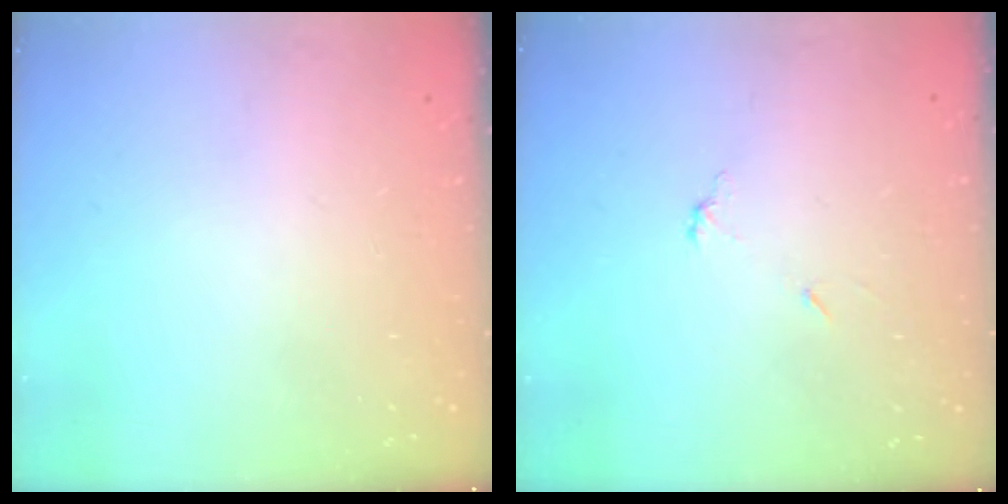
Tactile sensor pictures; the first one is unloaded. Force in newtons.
{"total": 4.7, "press": 4.6, "slide": 0.3}